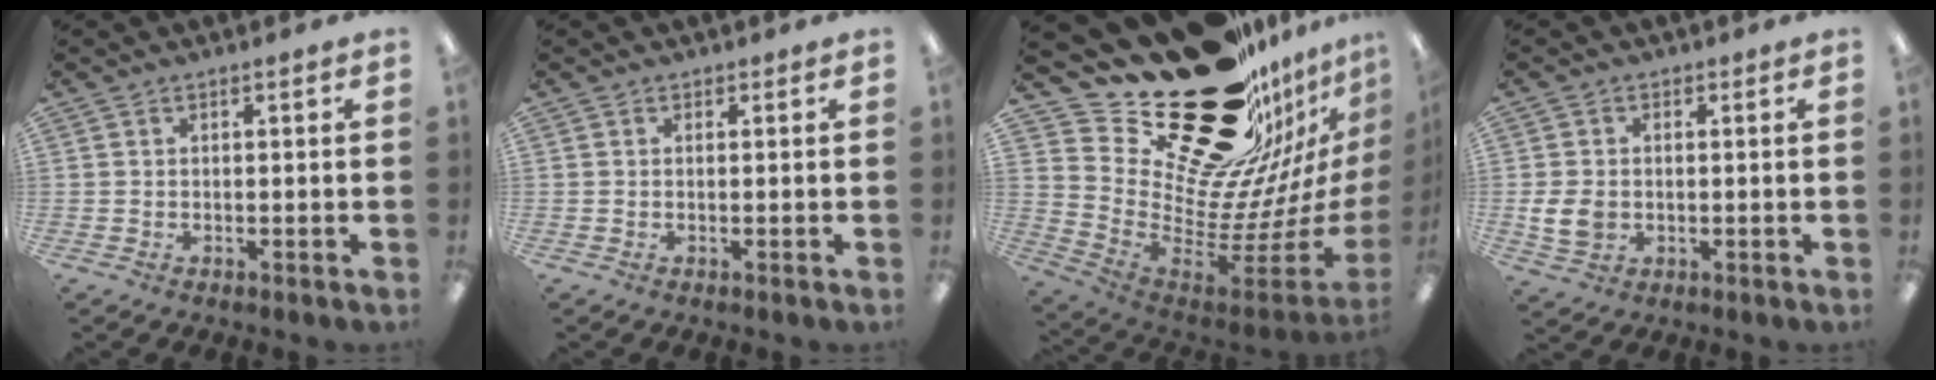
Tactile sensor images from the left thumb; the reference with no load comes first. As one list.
[{"total": 0.0}, {"total": 34.4, "force": [24.3, 15.5, 18.8], "torque": [-0.239, -0.209, 0.476]}, {"total": 6.2, "force": [-0.5, 5.2, 3.5], "torque": [-0.066, 0.001, -0.010]}]